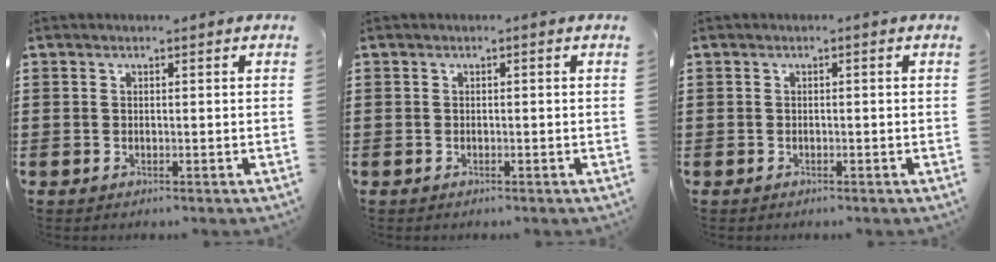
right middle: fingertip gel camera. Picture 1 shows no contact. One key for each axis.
{"total": 0.0}
{"total": 0.0}